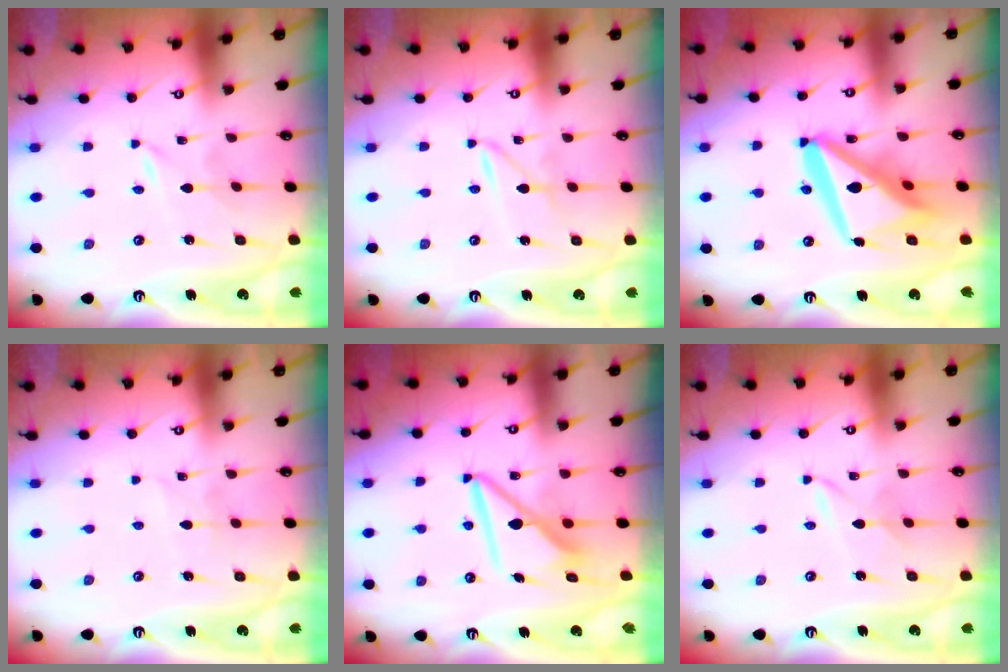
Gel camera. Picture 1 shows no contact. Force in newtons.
{"total": 2.6, "press": 2.6, "slide": 0.2}
{"total": 17.0, "press": 16.9, "slide": 2.1}
{"total": 2.0, "press": 2.0, "slide": 0.2}
{"total": 9.3, "press": 9.3, "slide": 0.9}
{"total": 3.0, "press": 3.0, "slide": 0.1}